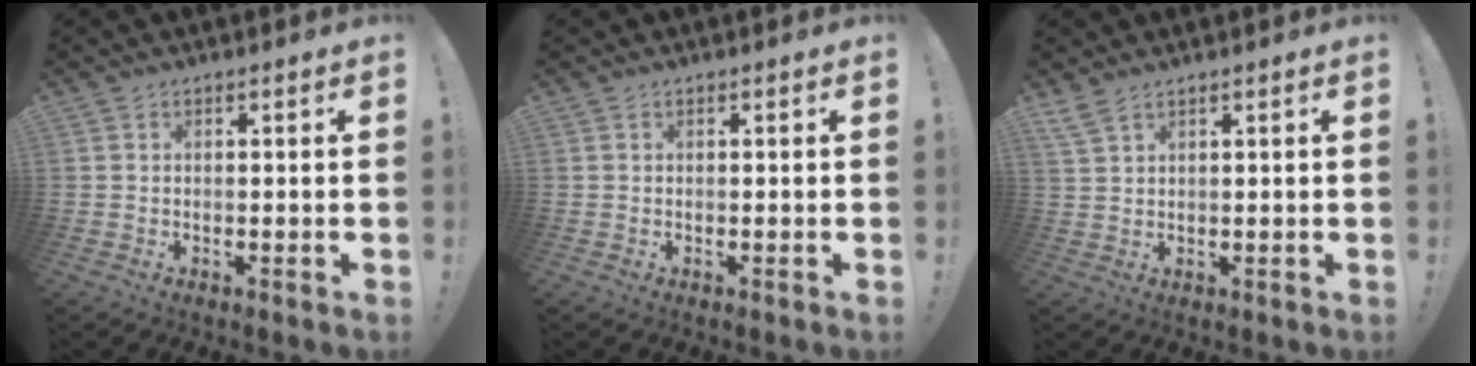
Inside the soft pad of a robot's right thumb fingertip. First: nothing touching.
{"total": 0.0}
{"total": 3.6, "force": [2.7, 0.9, 2.2], "torque": [-0.047, -0.009, 0.052]}